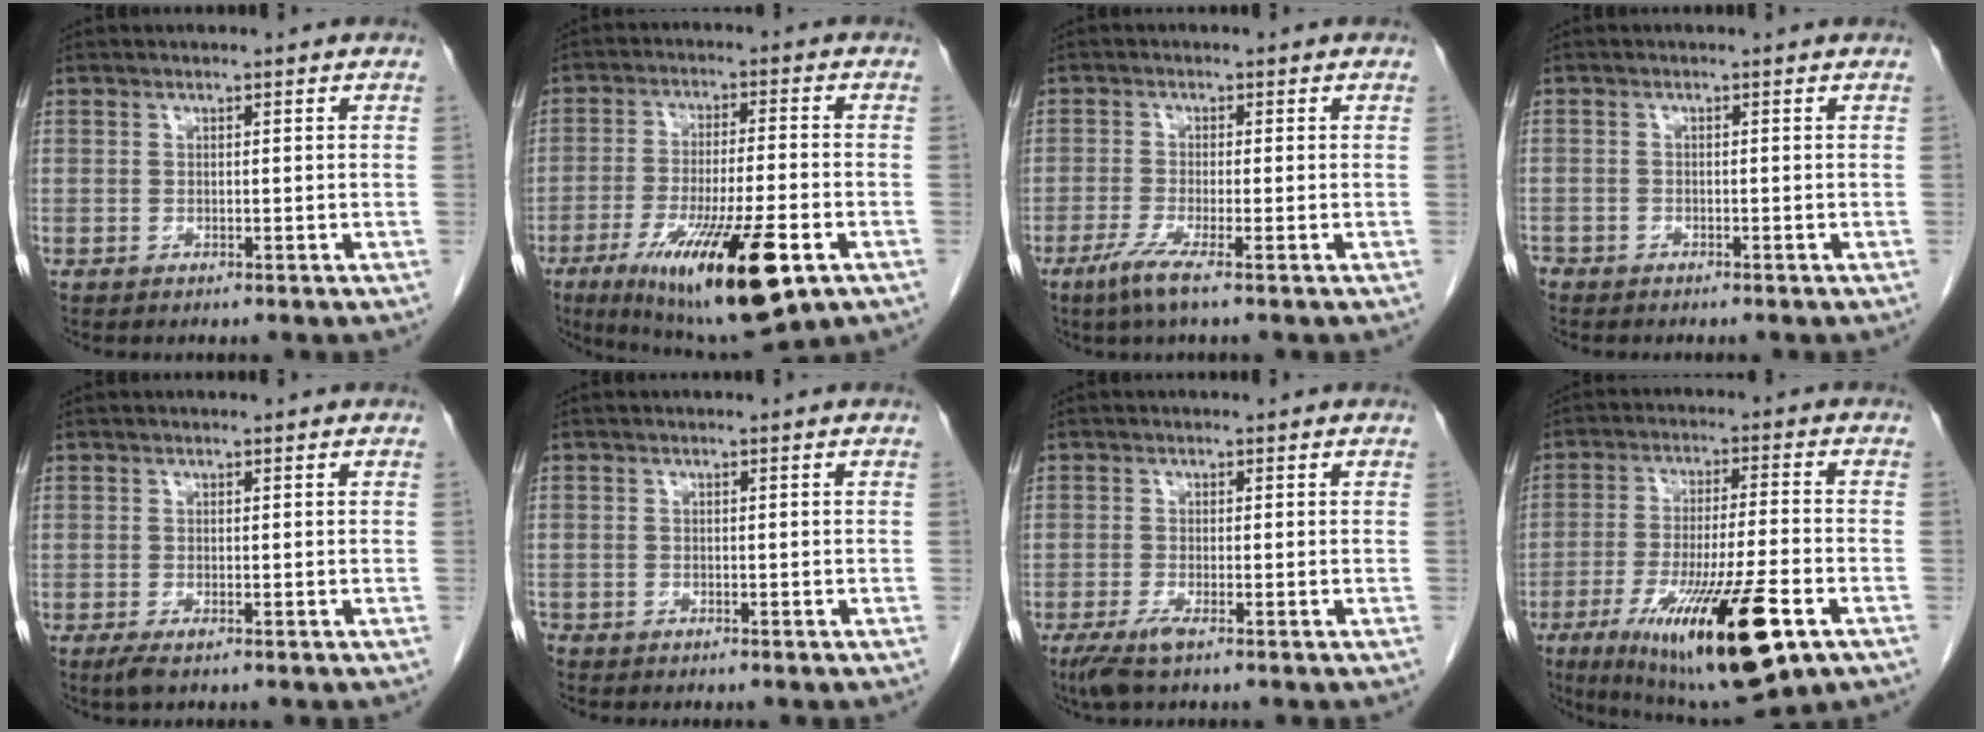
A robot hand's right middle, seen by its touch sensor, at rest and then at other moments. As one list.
[{"total": 18.2, "force": [-8.7, 2.9, 15.7], "torque": [-0.245, -0.035, -0.131]}, {"total": 4.0, "force": [-2.4, -0.3, 3.2], "torque": [-0.069, -0.014, -0.052]}, {"total": 1.7, "force": [-1.2, 1.0, 0.6], "torque": [-0.002, 0.003, -0.018]}, {"total": 1.7, "force": [-1.1, 0.3, 1.3], "torque": [-0.028, -0.005, -0.019]}, {"total": 1.3, "force": [-1.0, 0.7, 0.2], "torque": [-0.004, 0.002, -0.019]}, {"total": 3.2, "force": [-2.1, 0.2, 2.5], "torque": [-0.053, -0.010, -0.041]}, {"total": 19.3, "force": [-9.2, 2.7, 16.8], "torque": [-0.264, -0.036, -0.142]}]